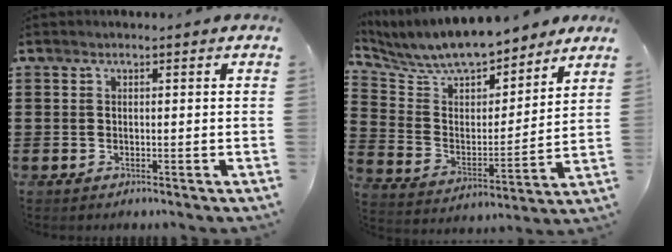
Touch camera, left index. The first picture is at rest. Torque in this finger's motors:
{"motor_torque": [2.14, 0.00, 0.88, 0.21]}